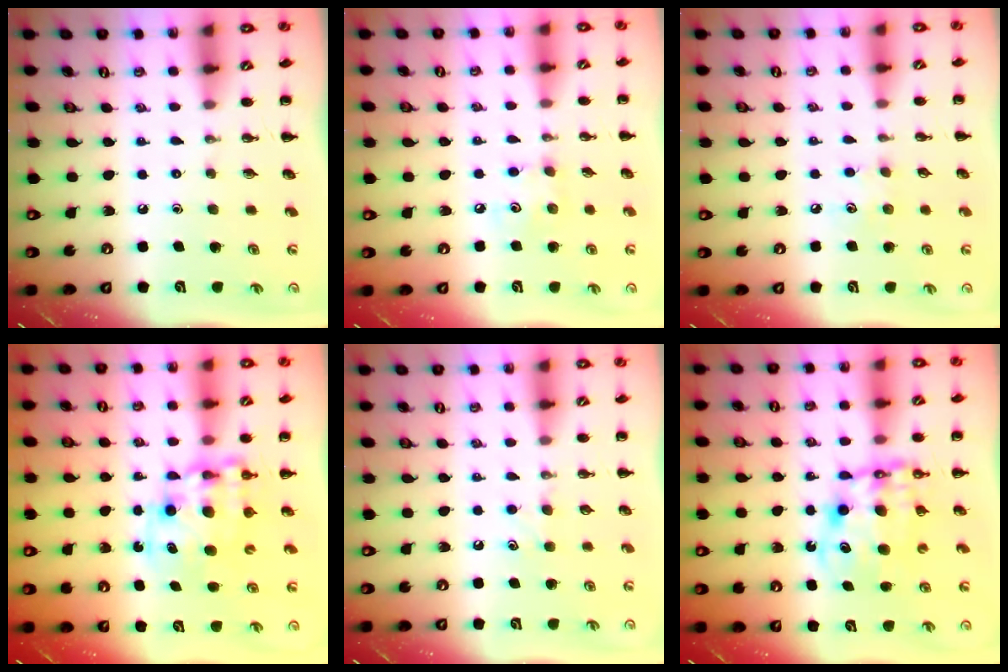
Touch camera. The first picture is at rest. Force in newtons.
{"total": 4.3, "press": 4.2, "slide": 0.7}
{"total": 4.6, "press": 4.4, "slide": 1.1}
{"total": 11.1, "press": 10.7, "slide": 2.8}
{"total": 5.5, "press": 5.3, "slide": 1.5}
{"total": 10.5, "press": 10.1, "slide": 2.9}